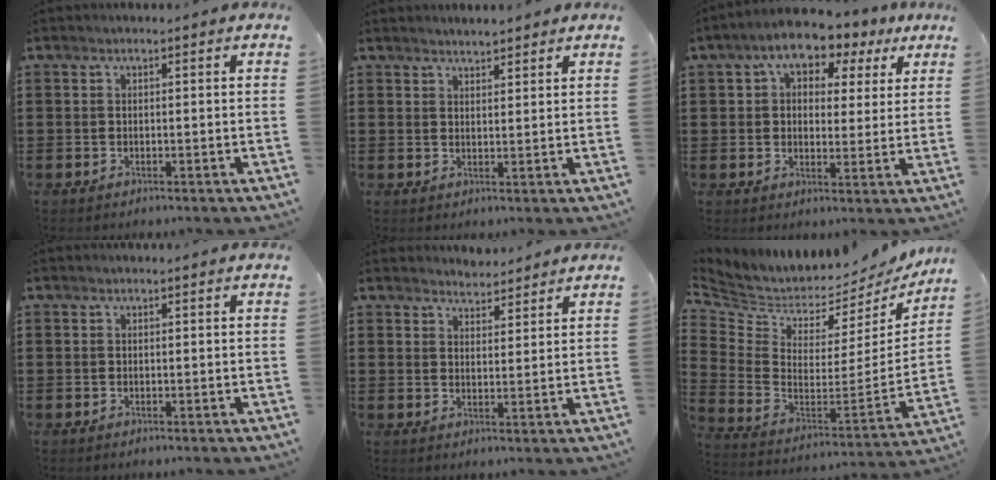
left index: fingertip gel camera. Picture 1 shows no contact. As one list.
[{"total": 2.2, "force": [2.2, 0.1, 0.1], "torque": [-0.006, -0.001, 0.042]}, {"total": 6.7, "force": [4.4, 3.7, 3.5], "torque": [-0.068, -0.008, 0.072]}, {"total": 0.0}, {"total": 3.1, "force": [3.0, 0.4, -0.3], "torque": [-0.003, -0.006, 0.058]}, {"total": 3.8, "force": [3.2, 1.6, 1.2], "torque": [-0.047, -0.048, 0.049]}]